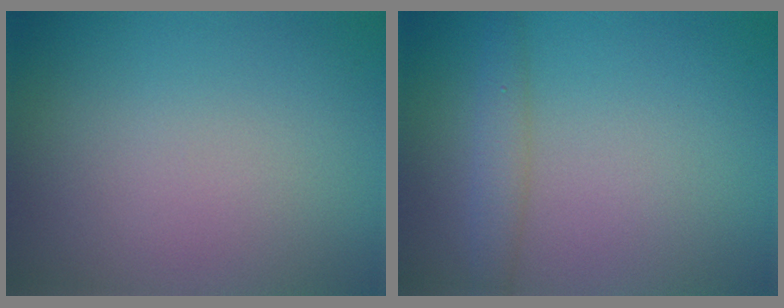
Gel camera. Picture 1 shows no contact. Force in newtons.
{"total": 2.0, "press": 2.0, "slide": 0.0}